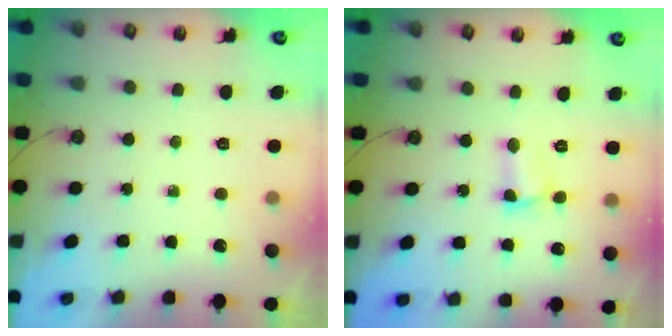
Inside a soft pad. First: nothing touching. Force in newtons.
{"total": 2.6, "press": 2.3, "slide": 1.1}